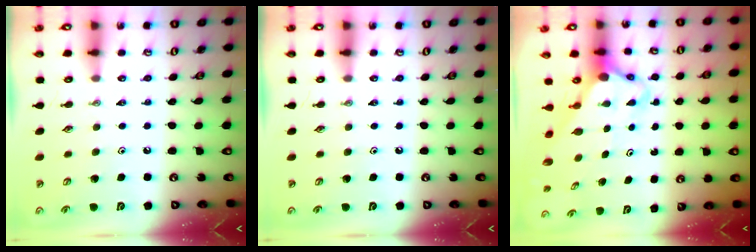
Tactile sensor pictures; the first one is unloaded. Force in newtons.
{"total": 0.0}
{"total": 3.9, "press": 3.9, "slide": 0.3}